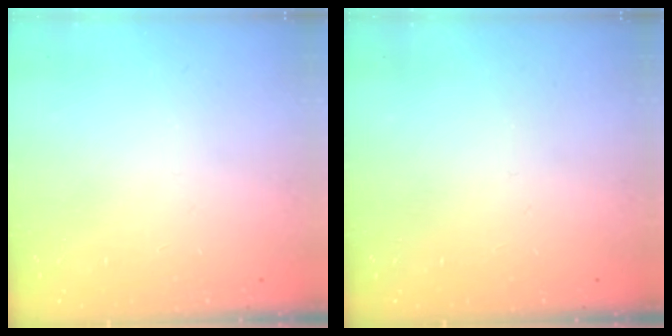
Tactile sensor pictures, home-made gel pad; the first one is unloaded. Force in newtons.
{"total": 0.0}